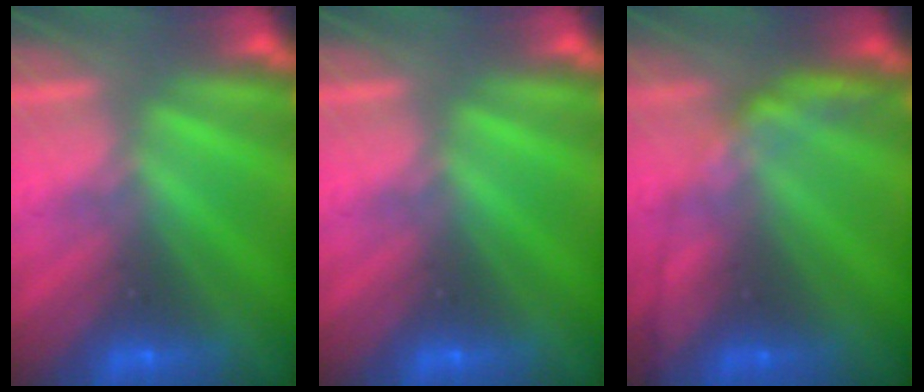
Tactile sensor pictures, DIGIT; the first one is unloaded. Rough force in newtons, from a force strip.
{"total": 0.0}
{"total": 2.6}